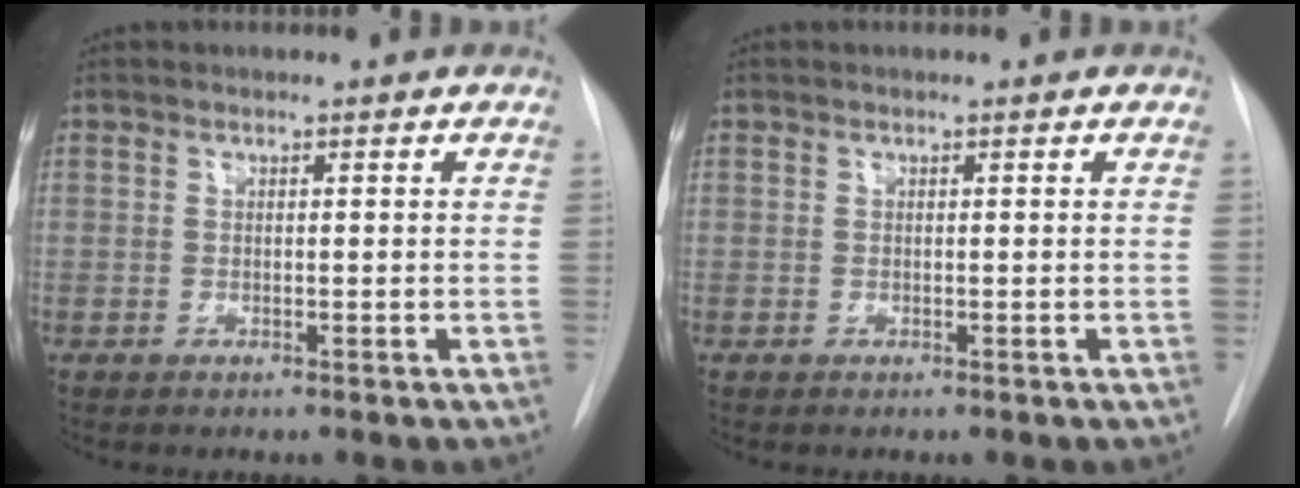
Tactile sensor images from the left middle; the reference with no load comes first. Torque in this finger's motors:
{"motor_torque": [0.02, -0.04, -0.01, -0.01]}